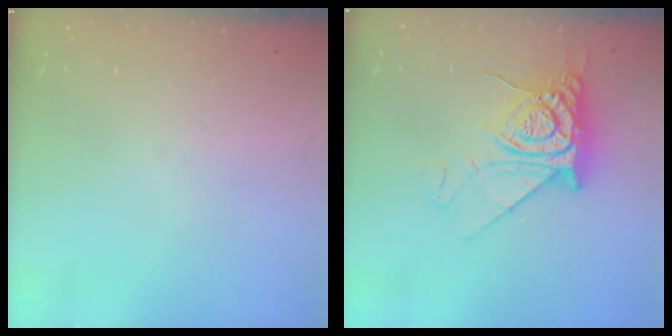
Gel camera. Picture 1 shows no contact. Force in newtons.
{"total": 14.4, "press": 14.4, "slide": 1.3}